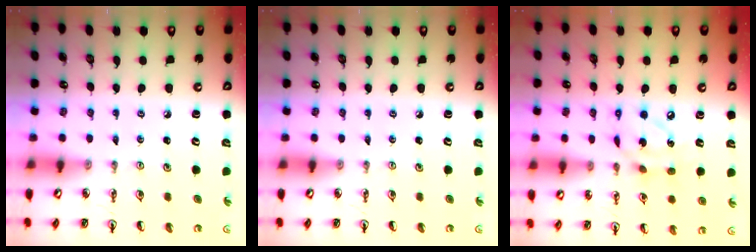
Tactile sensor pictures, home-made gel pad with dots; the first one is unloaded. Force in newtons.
{"total": 0.0}
{"total": 10.9, "press": 10.8, "slide": 0.7}